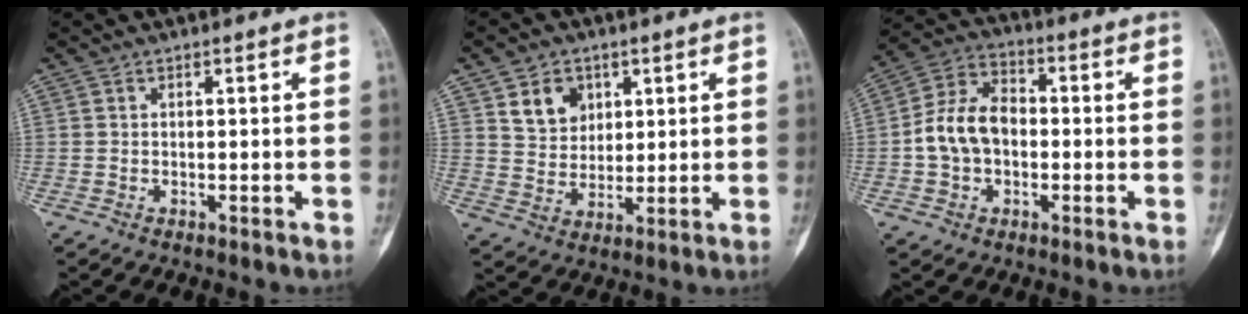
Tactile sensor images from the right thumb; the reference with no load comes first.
{"total": 7.5, "force": [3.4, 5.9, 3.2], "torque": [-0.027, -0.020, 0.066]}
{"total": 10.7, "force": [-0.9, 7.8, 7.3], "torque": [-0.126, 0.035, -0.027]}